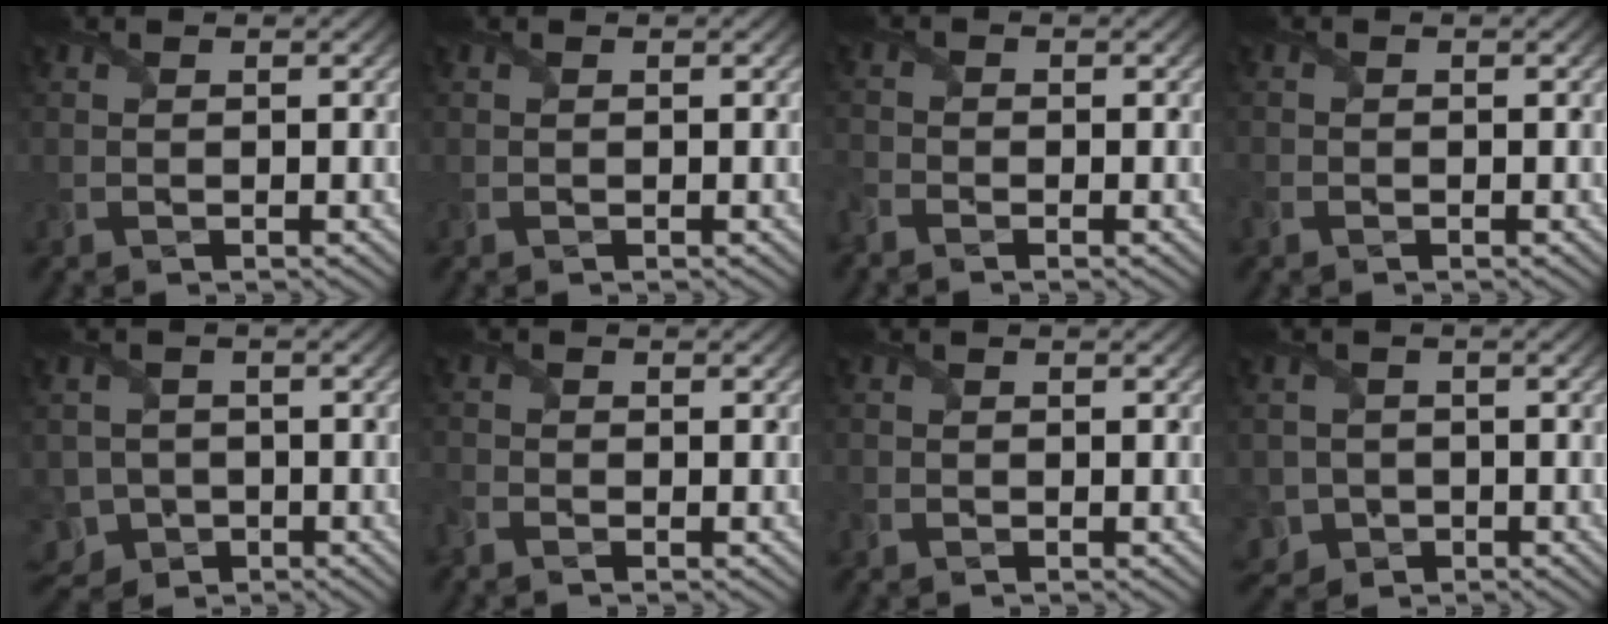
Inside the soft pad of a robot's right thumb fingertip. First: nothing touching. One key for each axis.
{"total": 0.0}
{"total": 2.4, "fx": -2.0, "fy": 0.9, "fz": 0.7, "tx": -0.023, "ty": -0.012, "tz": -0.055}
{"total": 1.2, "fx": -0.9, "fy": 0.8, "fz": 0.3, "tx": -0.010, "ty": -0.005, "tz": -0.022}
{"total": 6.0, "fx": -2.8, "fy": 5.0, "fz": 1.9, "tx": -0.053, "ty": -0.022, "tz": -0.051}
{"total": 2.1, "fx": -1.7, "fy": 0.8, "fz": 0.7, "tx": -0.025, "ty": -0.012, "tz": -0.048}
{"total": 0.9, "fx": -0.7, "fy": 0.5, "fz": 0.1, "tx": -0.005, "ty": -0.005, "tz": -0.015}
{"total": 4.2, "fx": -1.7, "fy": 3.8, "fz": 0.9, "tx": -0.030, "ty": -0.012, "tz": -0.039}